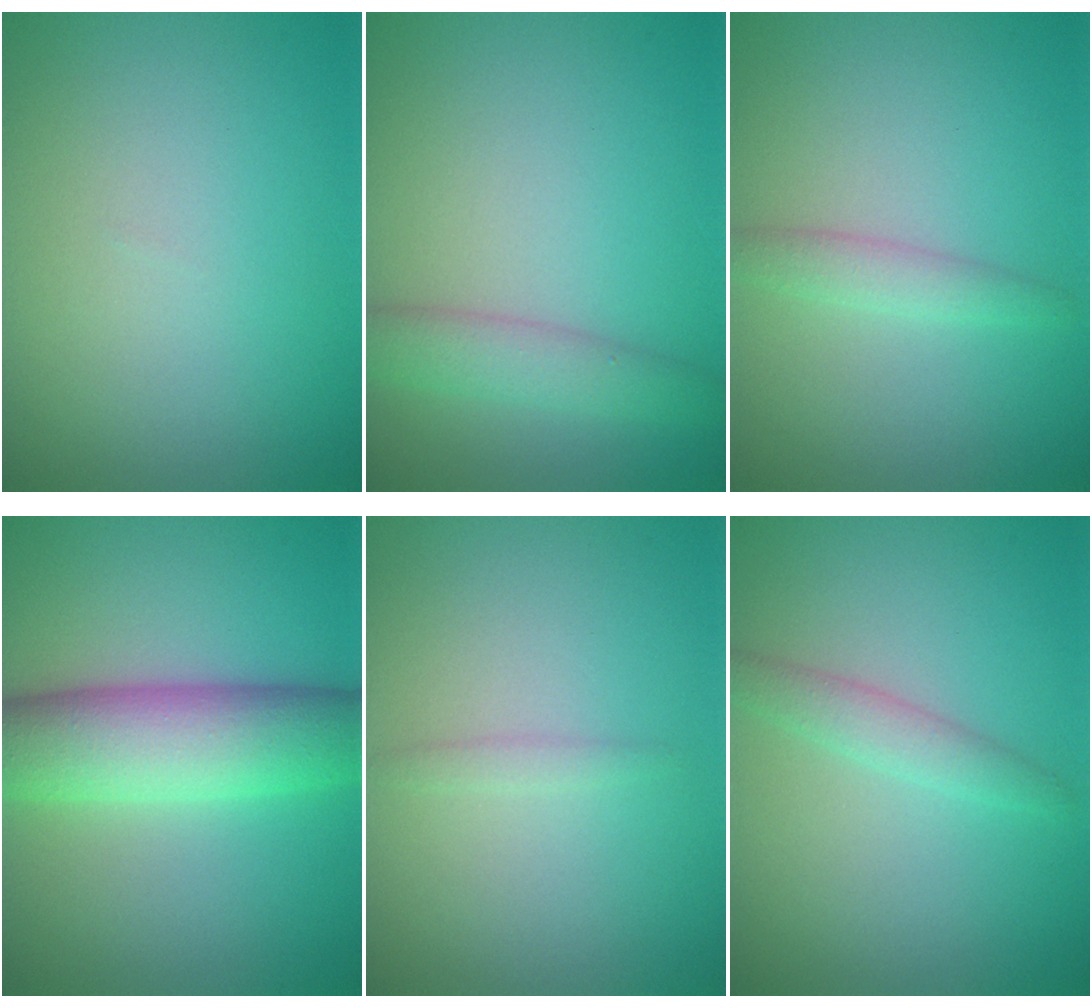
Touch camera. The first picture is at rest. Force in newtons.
{"total": 2.9, "press": 2.9, "slide": 0.1}
{"total": 1.7, "press": 1.7, "slide": 0.0}
{"total": 7.7, "press": 7.7, "slide": 0.3}
{"total": 0.8, "press": 0.8, "slide": 0.0}
{"total": 1.9, "press": 1.9, "slide": 0.1}